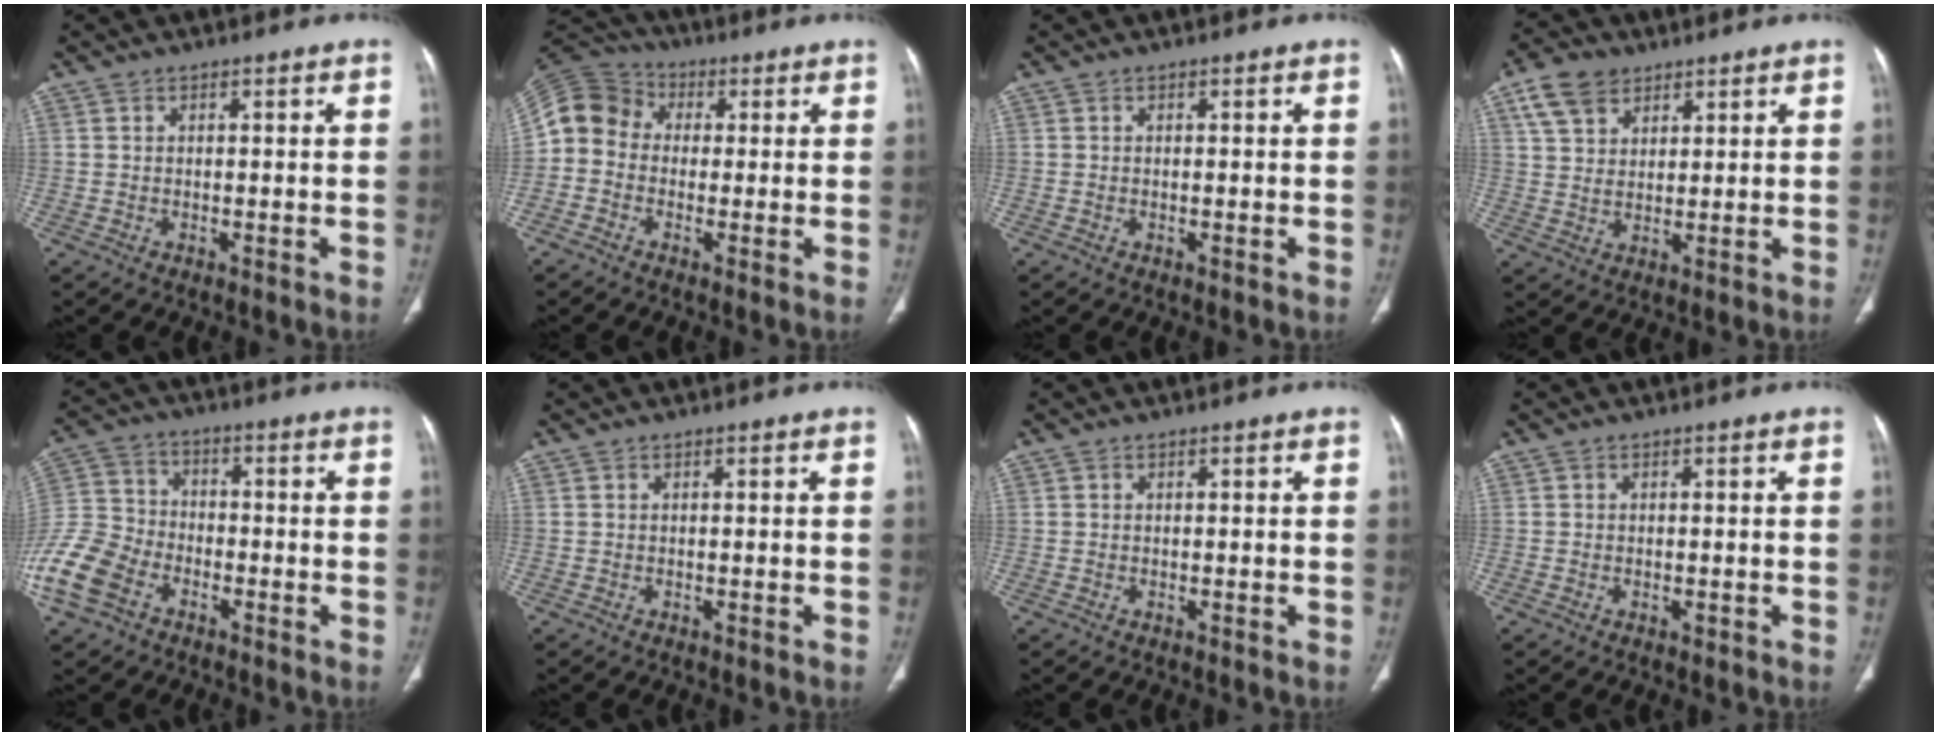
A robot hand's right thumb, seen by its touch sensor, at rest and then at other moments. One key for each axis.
{"total": 9.0, "fx": -0.4, "fy": 7.9, "fz": 4.2, "tx": -0.076, "ty": 0.029, "tz": -0.026}
{"total": 0.0}
{"total": 8.1, "fx": 4.7, "fy": 5.3, "fz": 3.9, "tx": -0.061, "ty": -0.008, "tz": 0.091}
{"total": 13.6, "fx": -6.7, "fy": 9.5, "fz": 7.2, "tx": -0.157, "ty": 0.035, "tz": -0.136}
{"total": 0.0}
{"total": 0.0}
{"total": 0.6, "fx": -0.2, "fy": 0.4, "fz": 0.4, "tx": -0.004, "ty": 0.001, "tz": -0.004}